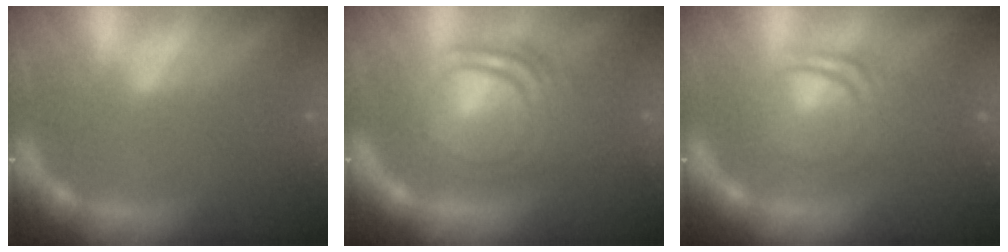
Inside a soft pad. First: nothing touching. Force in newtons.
{"total": 8.6}
{"total": 5.6}